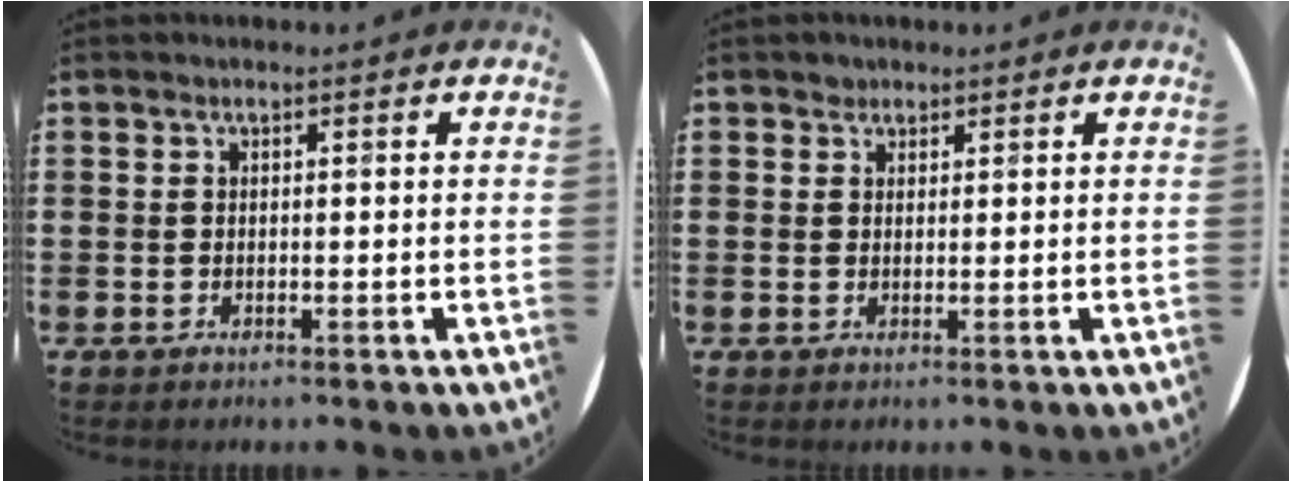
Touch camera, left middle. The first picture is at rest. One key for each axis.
{"total": 1.2, "fx": 1.0, "fy": 0.7, "fz": -0.1, "tx": 0.009, "ty": -0.001, "tz": 0.017}